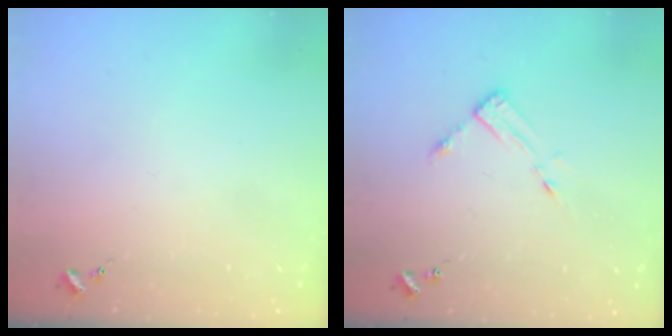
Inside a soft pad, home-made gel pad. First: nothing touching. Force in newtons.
{"total": 3.5, "press": 3.5, "slide": 0.4}